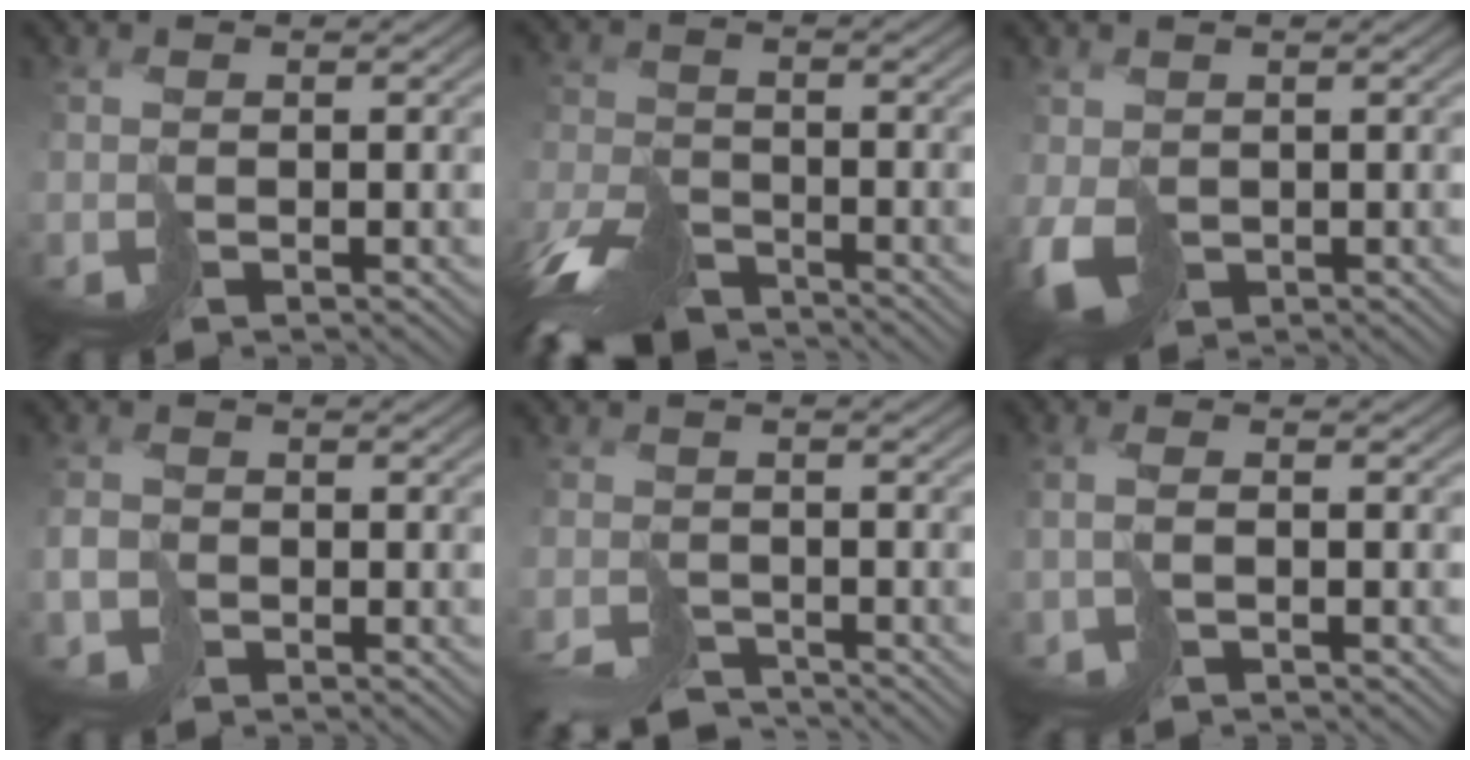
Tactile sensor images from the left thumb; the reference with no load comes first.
{"total": 9.5, "force": [-8.2, 3.2, 3.3], "torque": [-0.074, -0.015, -0.162]}
{"total": 3.8, "force": [-1.0, 3.1, 2.0], "torque": [-0.060, -0.011, -0.016]}
{"total": 1.9, "force": [-1.2, 1.5, 0.0], "torque": [-0.002, -0.003, -0.028]}
{"total": 4.8, "force": [-4.7, 1.0, 0.6], "torque": [-0.003, -0.007, -0.086]}
{"total": 1.8, "force": [-1.0, 0.5, 1.4], "torque": [-0.023, 0.003, -0.029]}